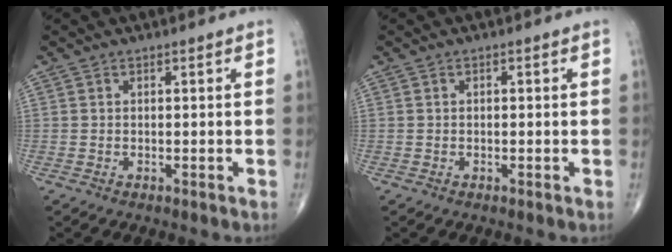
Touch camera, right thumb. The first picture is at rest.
{"total": 0.5, "force": [0.0, 0.2, 0.5], "torque": [-0.009, 0.001, 0.001]}